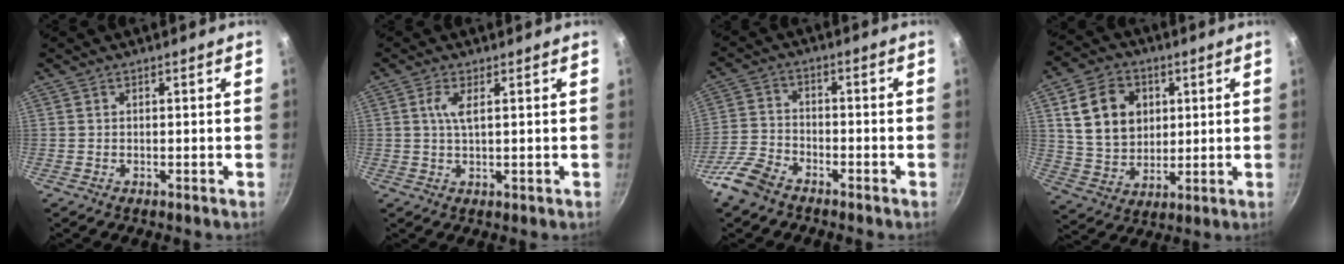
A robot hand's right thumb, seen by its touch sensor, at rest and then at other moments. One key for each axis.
{"total": 3.4, "fx": 0.9, "fy": 0.9, "fz": 3.2, "tx": -0.072, "ty": 0.001, "tz": 0.019}
{"total": 7.5, "fx": -5.3, "fy": 3.9, "fz": 3.5, "tx": -0.071, "ty": 0.034, "tz": -0.115}
{"total": 14.2, "fx": 3.9, "fy": 11.2, "fz": 7.8, "tx": -0.115, "ty": -0.006, "tz": 0.078}